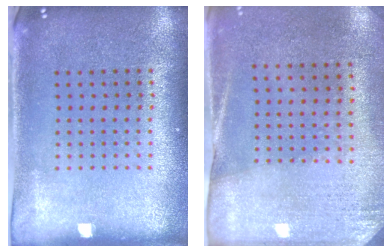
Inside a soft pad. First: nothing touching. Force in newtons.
{"total": 2.7, "press": 2.3, "slide": 1.4}